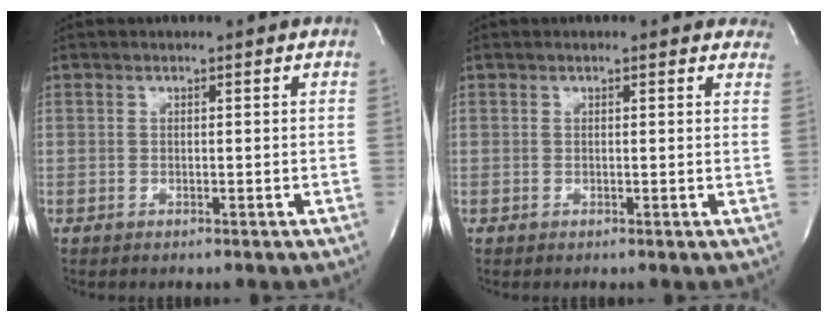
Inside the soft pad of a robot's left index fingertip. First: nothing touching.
{"total": 5.1, "force": [4.3, 1.9, 1.9], "torque": [-0.008, 0.008, 0.033]}